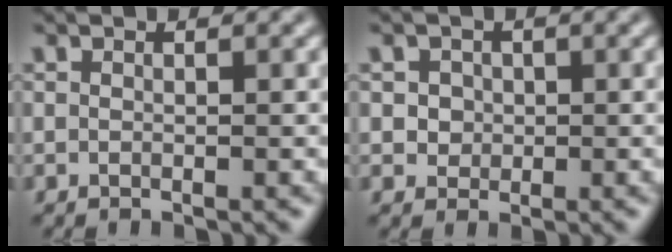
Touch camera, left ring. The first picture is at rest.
{"total": 2.0, "force": [0.6, 1.8, 0.8], "torque": [-0.007, 0.006, 0.017]}